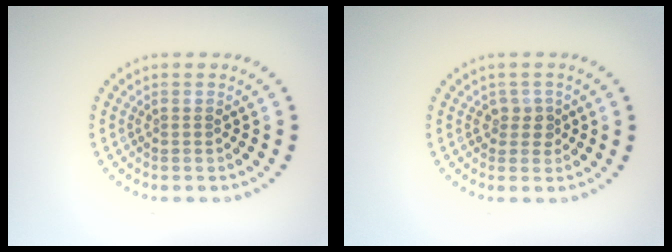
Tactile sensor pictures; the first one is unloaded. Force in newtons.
{"total": 1.5, "press": 1.2, "slide": 0.9}